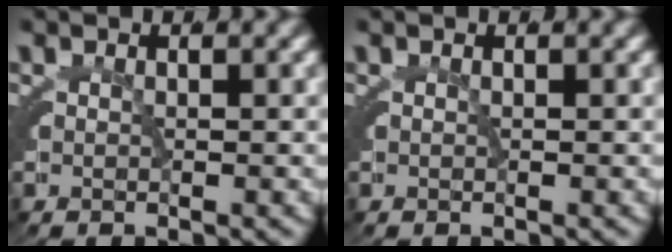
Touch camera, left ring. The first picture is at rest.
{"total": 0.0}